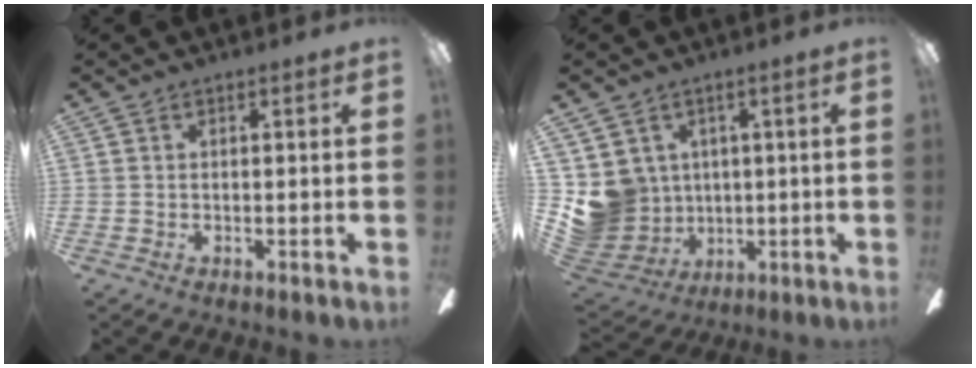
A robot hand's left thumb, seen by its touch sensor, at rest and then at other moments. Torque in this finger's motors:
{"motor_torque": [0.89, 0.87, 0.34, -0.60, 0.02]}